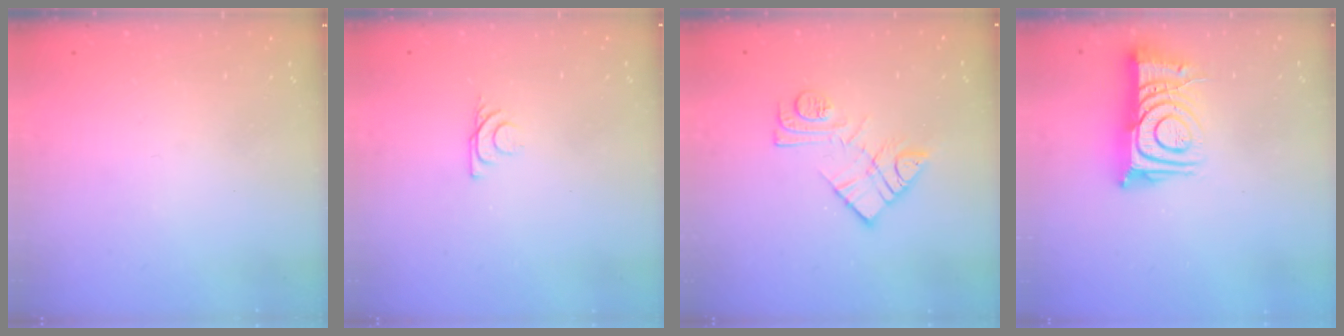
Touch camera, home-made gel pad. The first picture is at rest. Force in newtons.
{"total": 5.3, "press": 5.3, "slide": 0.9}
{"total": 12.1, "press": 12.0, "slide": 0.8}
{"total": 12.3, "press": 12.2, "slide": 1.0}